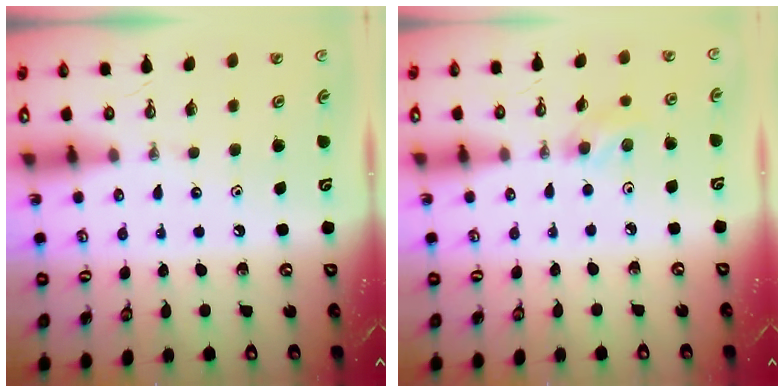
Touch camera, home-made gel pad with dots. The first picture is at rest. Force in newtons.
{"total": 3.6, "press": 3.5, "slide": 0.7}